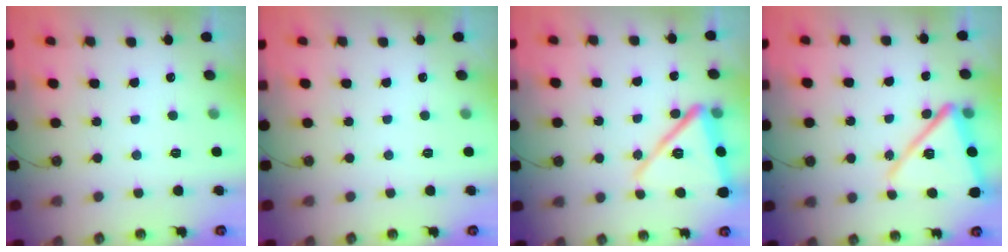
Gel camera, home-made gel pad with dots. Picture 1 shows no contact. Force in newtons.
{"total": 0.0}
{"total": 15.4, "press": 12.5, "slide": 9.1}
{"total": 15.6, "press": 15.5, "slide": 1.3}